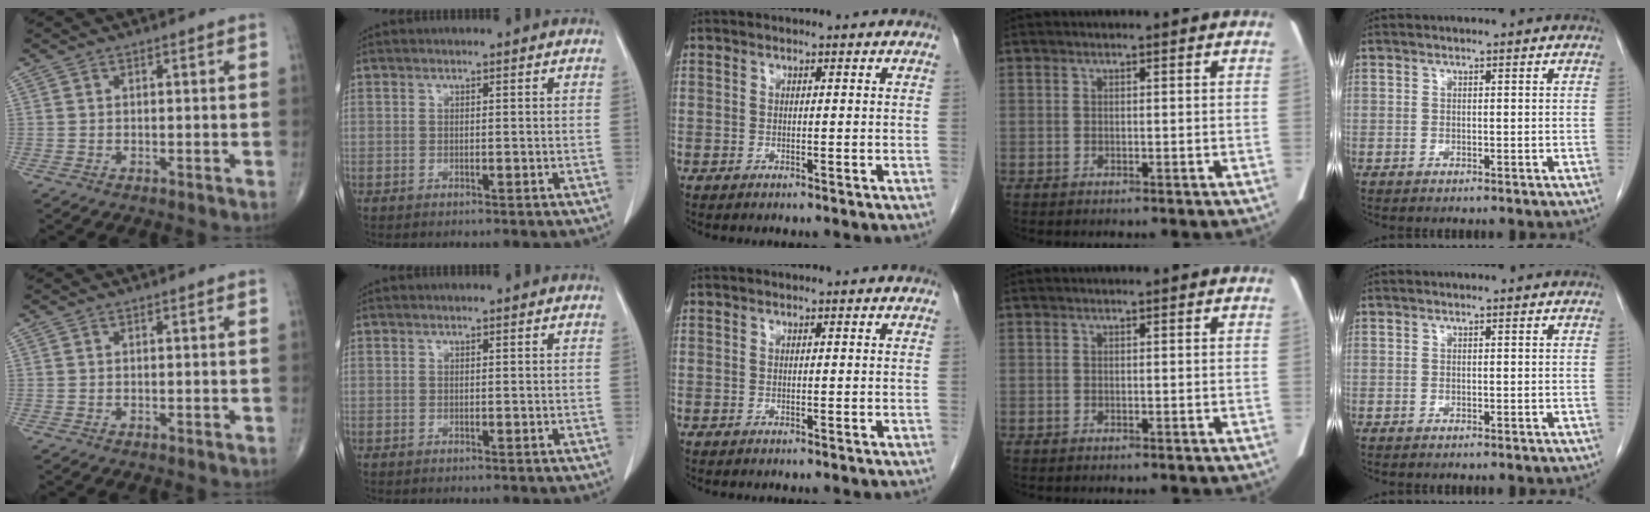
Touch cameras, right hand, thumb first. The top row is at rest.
{}